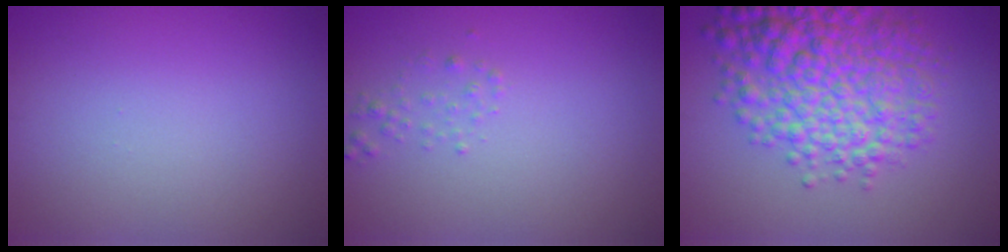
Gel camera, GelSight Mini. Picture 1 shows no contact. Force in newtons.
{"total": 1.0, "press": 1.0, "slide": 0.1}
{"total": 8.4, "press": 8.4, "slide": 0.2}